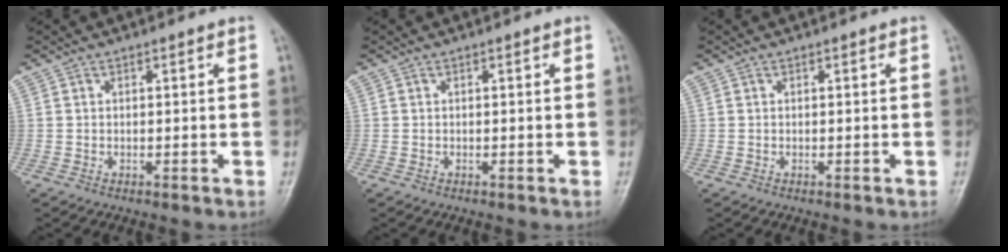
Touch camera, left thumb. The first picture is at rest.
{"total": 0.0}
{"total": 0.0}